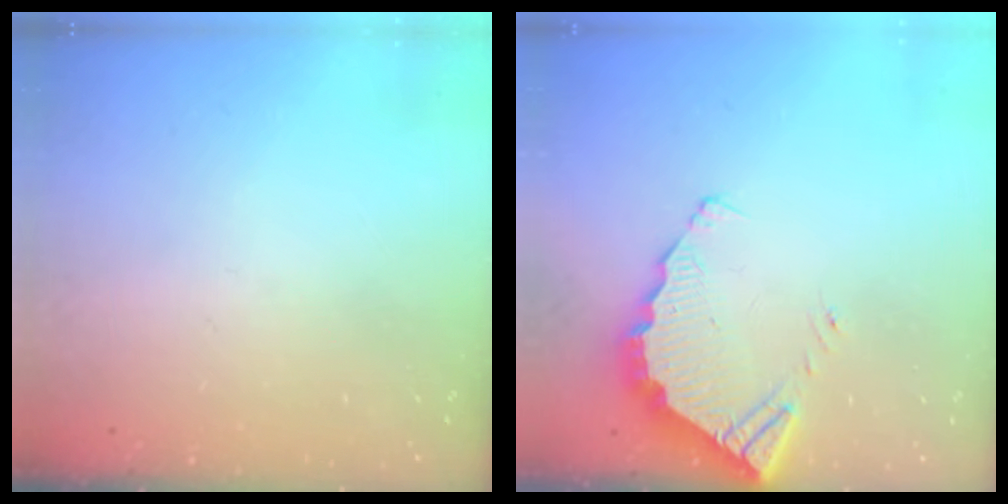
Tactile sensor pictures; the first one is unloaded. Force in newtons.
{"total": 3.7, "press": 3.7, "slide": 0.2}